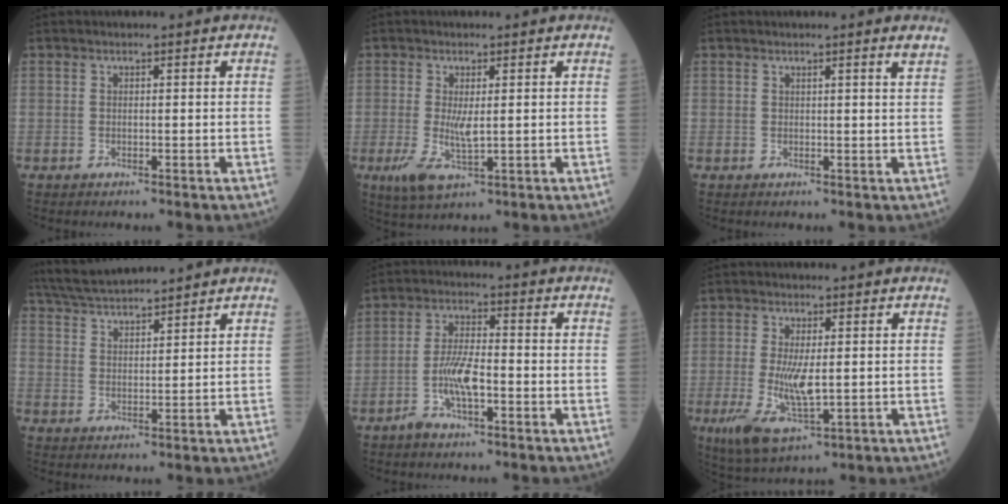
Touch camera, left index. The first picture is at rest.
{"total": 5.0, "force": [-0.6, 1.4, 4.7], "torque": [-0.107, -0.015, -0.005]}
{"total": 1.6, "force": [1.2, -0.5, 0.9], "torque": [-0.026, -0.013, 0.015]}
{"total": 8.3, "force": [8.0, -0.1, 2.5], "torque": [-0.059, 0.029, 0.150]}
{"total": 6.0, "force": [-2.4, 1.6, 5.3], "torque": [-0.116, 0.003, -0.047]}
{"total": 7.5, "force": [-1.2, 2.3, 7.1], "torque": [-0.152, -0.020, -0.015]}